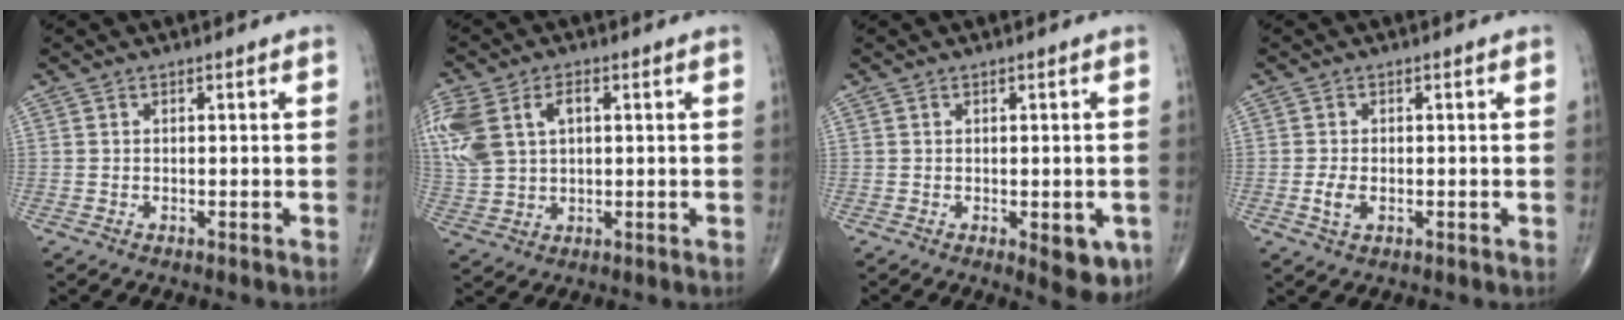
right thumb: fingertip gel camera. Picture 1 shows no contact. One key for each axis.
{"total": 14.3, "fx": 3.7, "fy": 9.5, "fz": 10.1, "tx": -0.254, "ty": 0.014, "tz": 0.079}
{"total": 5.9, "fx": -1.9, "fy": 2.5, "fz": 4.9, "tx": -0.038, "ty": -0.007, "tz": -0.019}
{"total": 2.7, "fx": -0.7, "fy": 1.5, "fz": 2.2, "tx": -0.045, "ty": -0.002, "tz": -0.013}